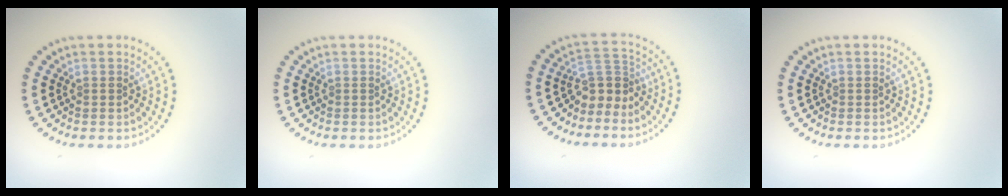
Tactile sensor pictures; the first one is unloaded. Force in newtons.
{"total": 0.0}
{"total": 2.8, "press": 2.0, "slide": 2.0}
{"total": 0.0}